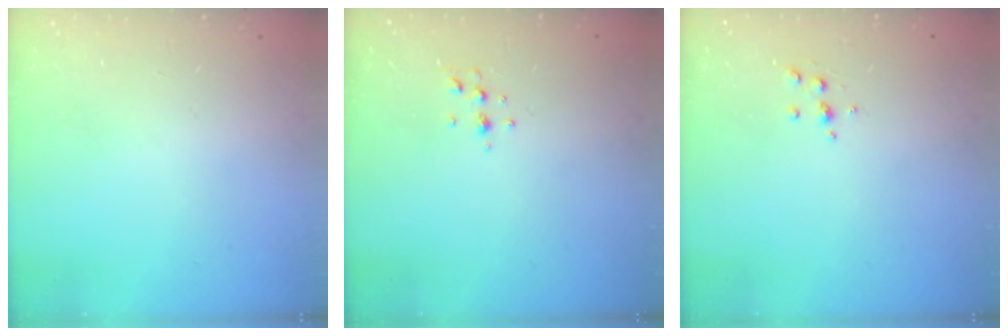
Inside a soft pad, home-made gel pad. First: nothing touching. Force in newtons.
{"total": 4.1, "press": 3.7, "slide": 1.8}
{"total": 4.9, "press": 4.8, "slide": 1.1}